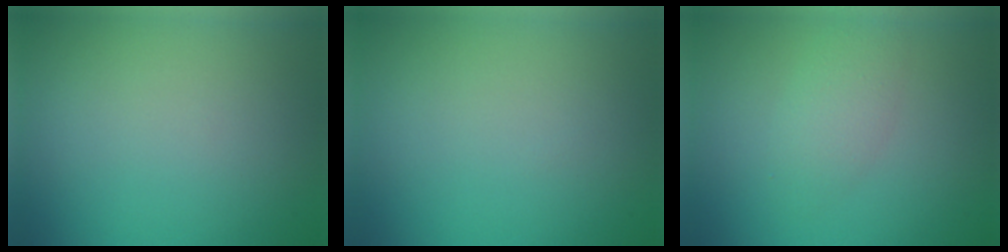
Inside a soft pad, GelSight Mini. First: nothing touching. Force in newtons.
{"total": 0.0}
{"total": 2.6, "press": 2.6, "slide": 0.0}